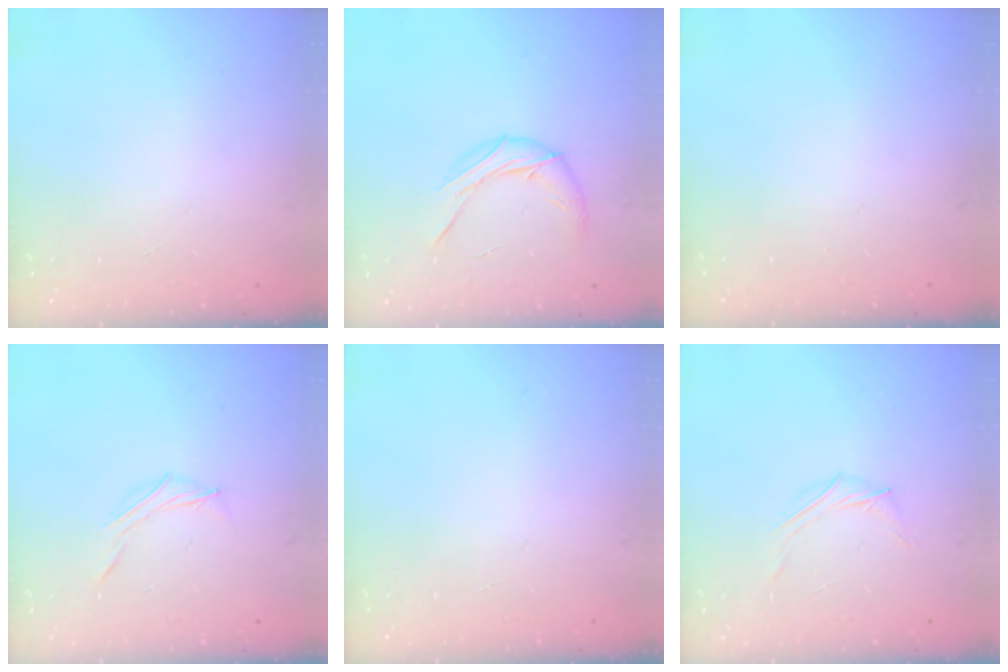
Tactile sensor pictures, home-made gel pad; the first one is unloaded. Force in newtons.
{"total": 10.5, "press": 10.4, "slide": 1.0}
{"total": 0.0}
{"total": 4.1, "press": 3.9, "slide": 1.2}
{"total": 0.0}
{"total": 4.1, "press": 4.0, "slide": 1.0}